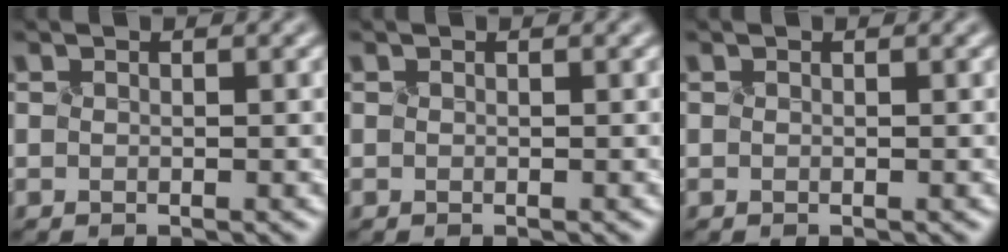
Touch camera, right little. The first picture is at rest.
{"total": 0.0}
{"total": 0.0}